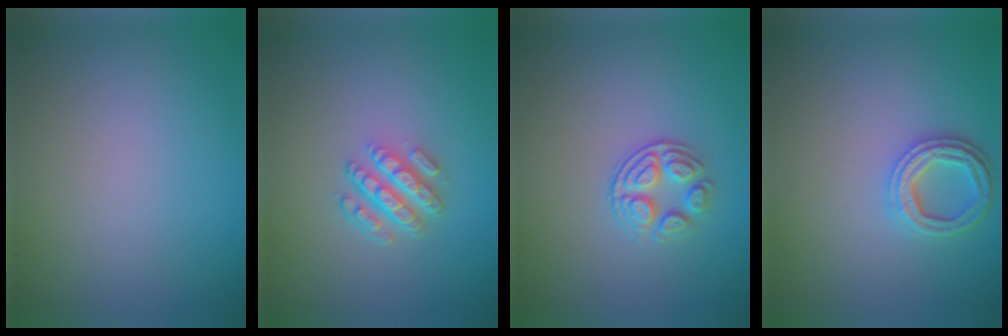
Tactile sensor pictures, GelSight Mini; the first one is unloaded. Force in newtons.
{"total": 4.4, "press": 3.1, "slide": 3.1}
{"total": 2.9, "press": 2.6, "slide": 1.3}
{"total": 3.1, "press": 2.8, "slide": 1.3}